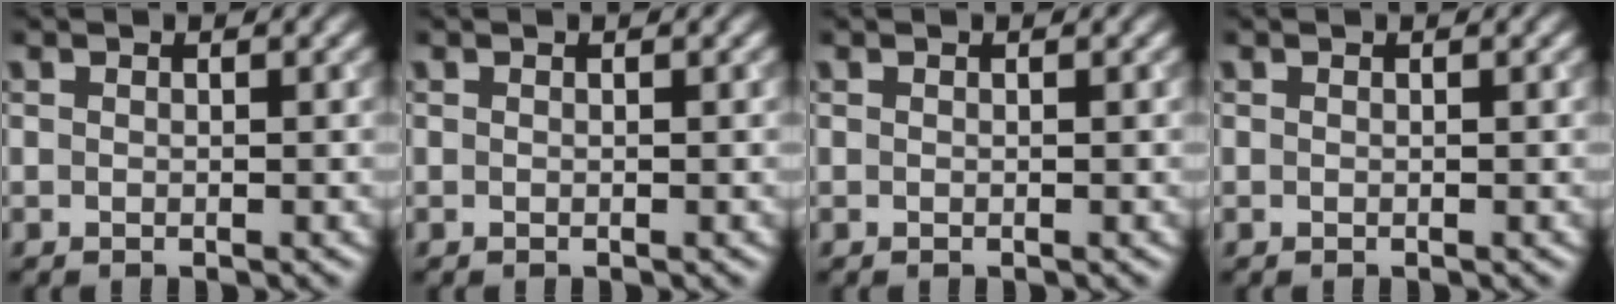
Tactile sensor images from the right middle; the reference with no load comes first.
{"total": 0.0}
{"total": 0.0}
{"total": 0.0}